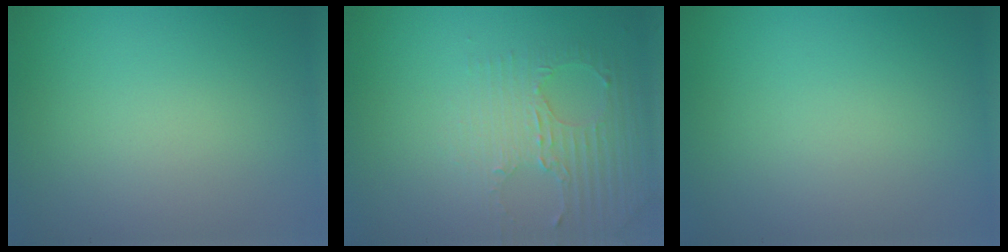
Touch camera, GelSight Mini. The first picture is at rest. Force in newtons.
{"total": 2.8, "press": 2.5, "slide": 1.3}
{"total": 0.0}